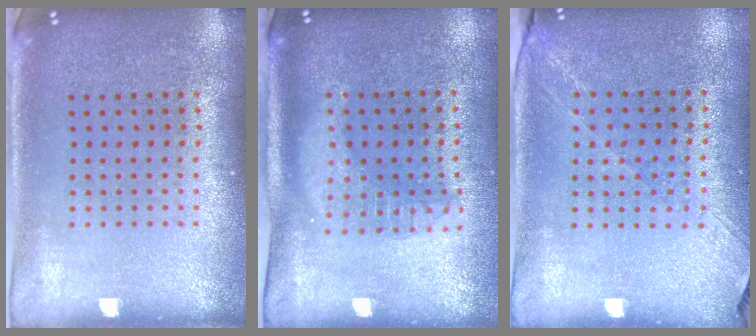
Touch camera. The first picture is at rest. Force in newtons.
{"total": 1.8, "press": 1.5, "slide": 1.0}
{"total": 1.2, "press": 1.0, "slide": 0.7}